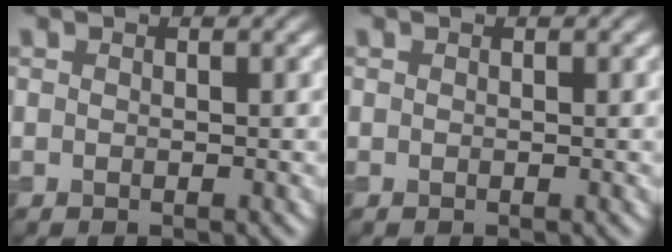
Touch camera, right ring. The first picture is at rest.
{"total": 0.0}